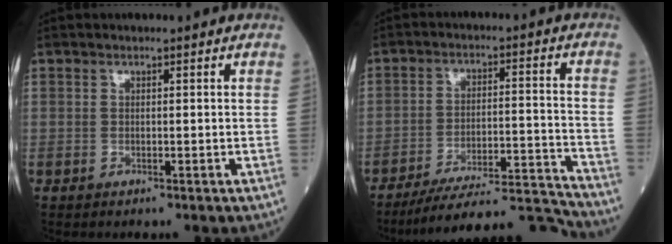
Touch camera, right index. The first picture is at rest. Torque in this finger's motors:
{"motor_torque": [-0.09, -0.36, 0.34, 0.11]}